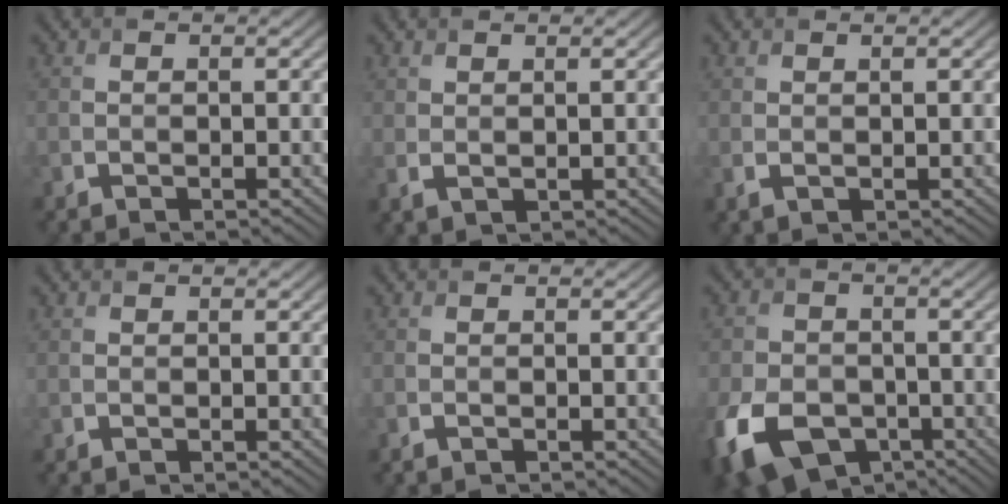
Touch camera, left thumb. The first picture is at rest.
{"total": 1.4, "force": [1.2, 0.3, 0.6], "torque": [-0.017, -0.001, 0.030]}
{"total": 1.1, "force": [0.6, 0.5, 0.7], "torque": [-0.024, -0.001, 0.017]}
{"total": 0.0}
{"total": 0.0}
{"total": 11.0, "force": [-5.0, 7.2, 6.6], "torque": [-0.170, -0.035, -0.093]}